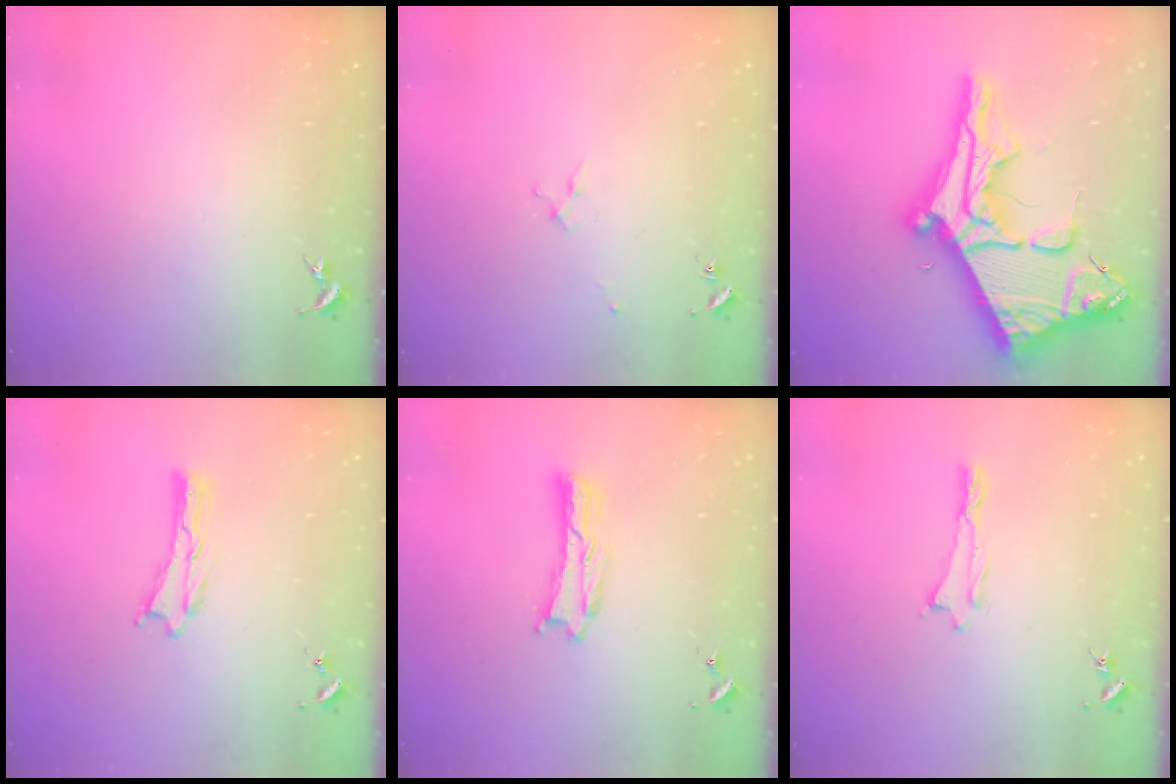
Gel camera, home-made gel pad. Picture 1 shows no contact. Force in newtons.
{"total": 2.0, "press": 1.9, "slide": 0.2}
{"total": 17.5, "press": 17.5, "slide": 1.7}
{"total": 0.0}
{"total": 0.0}
{"total": 0.0}